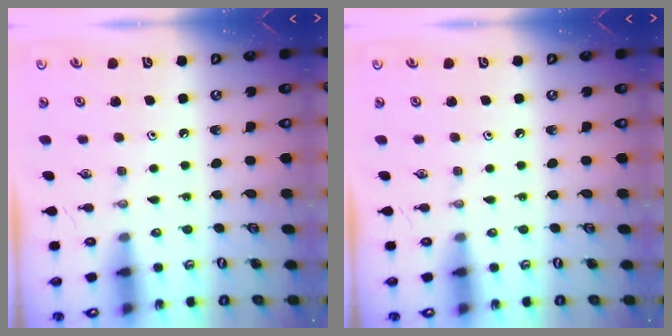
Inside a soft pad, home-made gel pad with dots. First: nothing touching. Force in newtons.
{"total": 0.0}